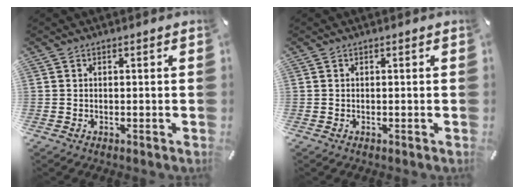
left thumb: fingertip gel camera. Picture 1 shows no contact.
{"total": 0.0}